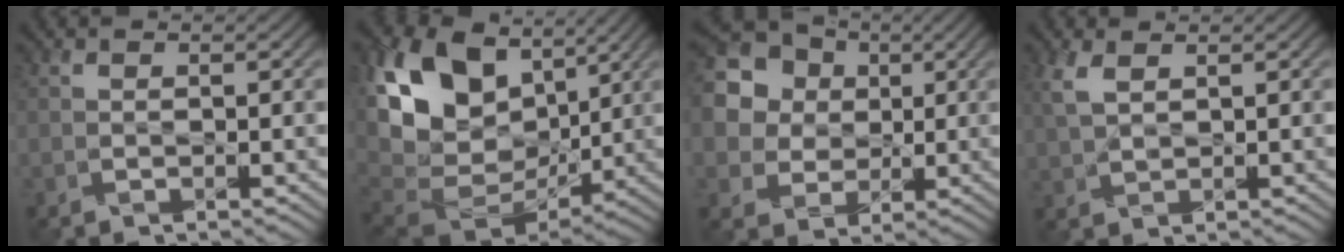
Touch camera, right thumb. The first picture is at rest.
{"total": 16.7, "force": [5.1, 11.1, 11.3], "torque": [-0.263, 0.004, 0.107]}
{"total": 19.6, "force": [6.4, 17.0, 7.4], "torque": [-0.265, 0.024, 0.113]}
{"total": 3.5, "force": [1.8, 1.6, 2.6], "torque": [-0.077, 0.008, 0.043]}